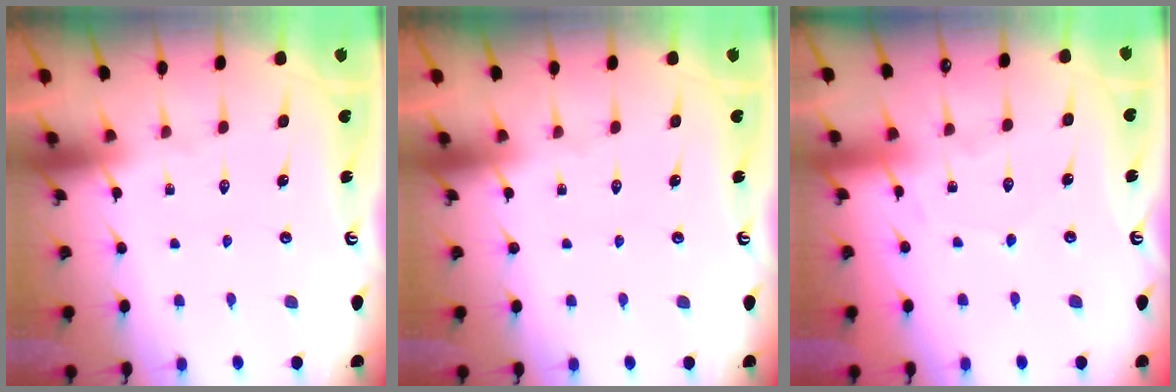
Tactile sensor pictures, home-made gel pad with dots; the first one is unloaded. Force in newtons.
{"total": 0.0}
{"total": 4.6, "press": 4.6, "slide": 0.6}